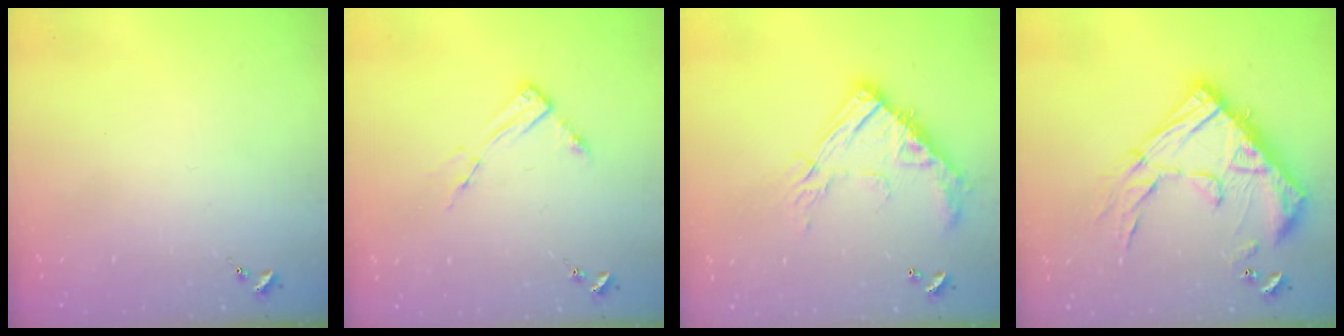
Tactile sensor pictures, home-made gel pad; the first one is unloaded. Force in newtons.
{"total": 6.2, "press": 6.2, "slide": 0.4}
{"total": 17.2, "press": 17.2, "slide": 1.2}
{"total": 24.5, "press": 24.4, "slide": 2.2}